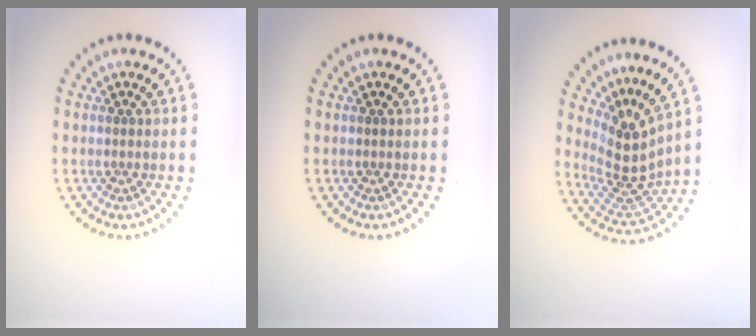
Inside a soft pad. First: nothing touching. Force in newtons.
{"total": 0.0}
{"total": 3.9, "press": 2.8, "slide": 2.8}